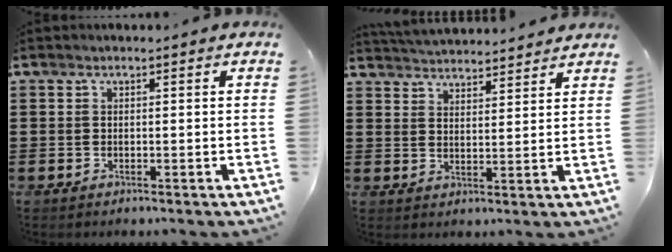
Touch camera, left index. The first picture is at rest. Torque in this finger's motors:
{"motor_torque": [-0.01, -0.03, 0.16, 0.09]}